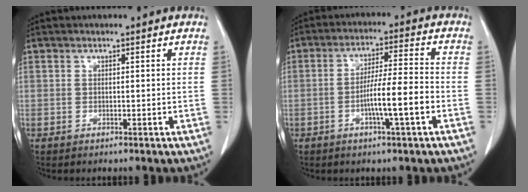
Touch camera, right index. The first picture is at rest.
{"total": 8.3, "force": [-2.7, 0.0, 7.9], "torque": [-0.137, 0.004, -0.049]}